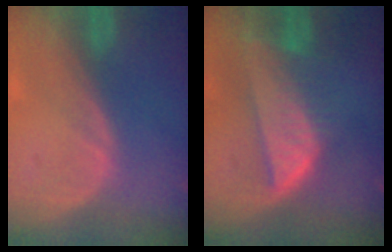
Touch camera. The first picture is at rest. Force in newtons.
{"total": 7.9, "press": 7.0, "slide": 3.7}